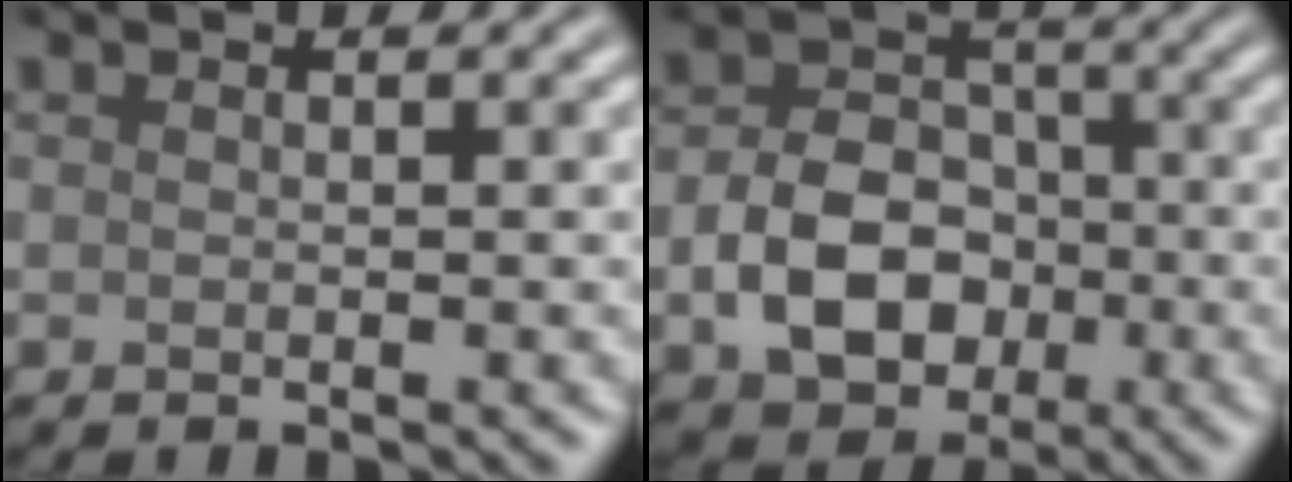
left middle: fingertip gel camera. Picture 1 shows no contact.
{"total": 6.7, "force": [-1.9, 5.0, 4.0], "torque": [-0.070, -0.004, -0.034]}